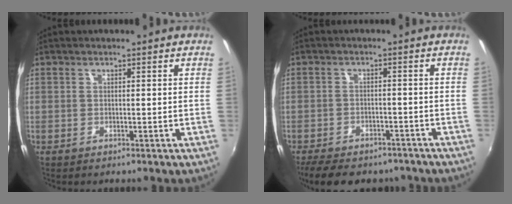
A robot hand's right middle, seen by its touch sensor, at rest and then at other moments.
{"total": 13.3, "force": [-10.5, 5.5, 6.0], "torque": [-0.133, -0.021, -0.150]}